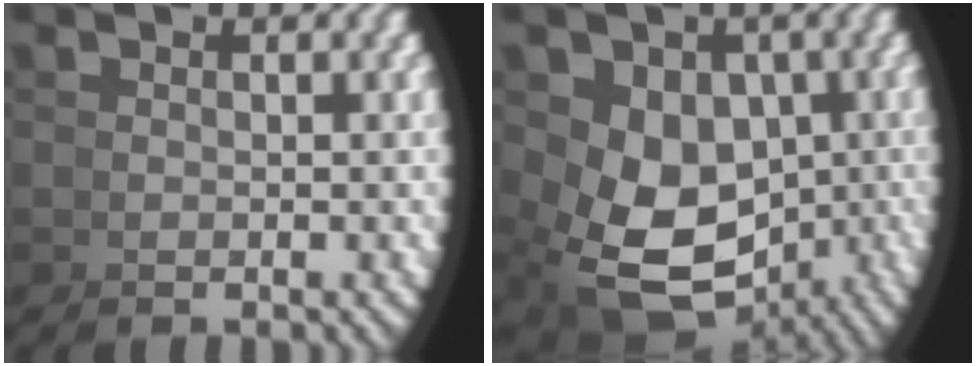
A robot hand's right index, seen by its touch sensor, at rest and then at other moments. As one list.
[{"total": 9.4, "force": [-2.1, 7.0, 5.8], "torque": [-0.124, -0.052, -0.007]}]